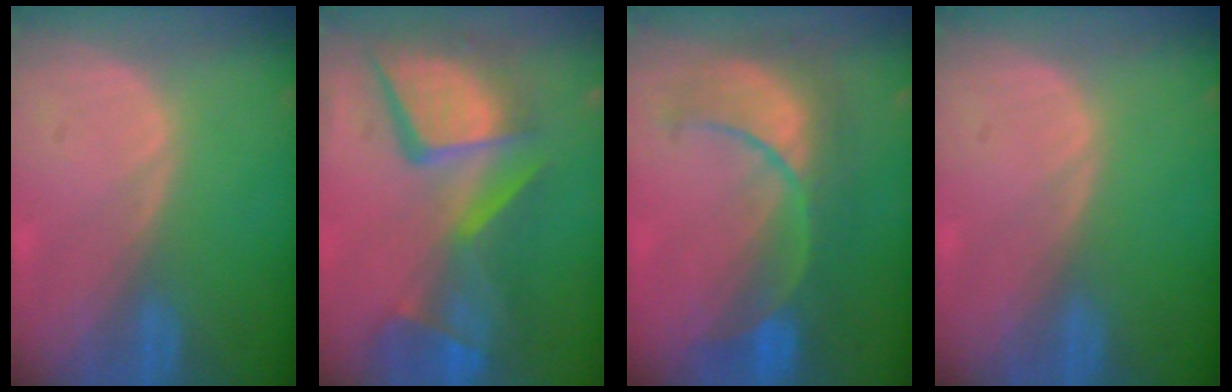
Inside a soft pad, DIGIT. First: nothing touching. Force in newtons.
{"total": 13.8, "press": 11.2, "slide": 8.0}
{"total": 8.9, "press": 8.9, "slide": 0.6}
{"total": 0.0}